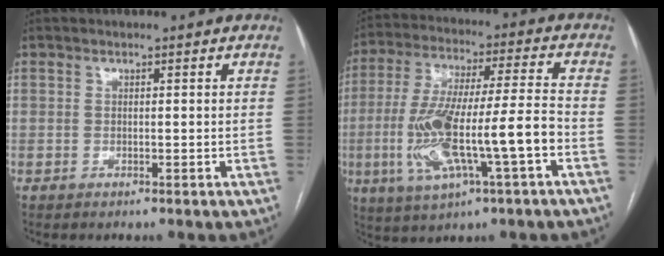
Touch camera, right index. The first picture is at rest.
{"total": 16.5, "force": [-4.7, 1.6, 15.7], "torque": [-0.312, 0.004, -0.078]}